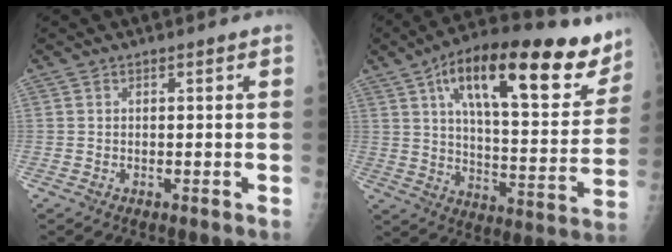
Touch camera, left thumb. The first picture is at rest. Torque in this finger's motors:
{"motor_torque": [1.51, 1.56, 1.51, -1.26, 0.50]}